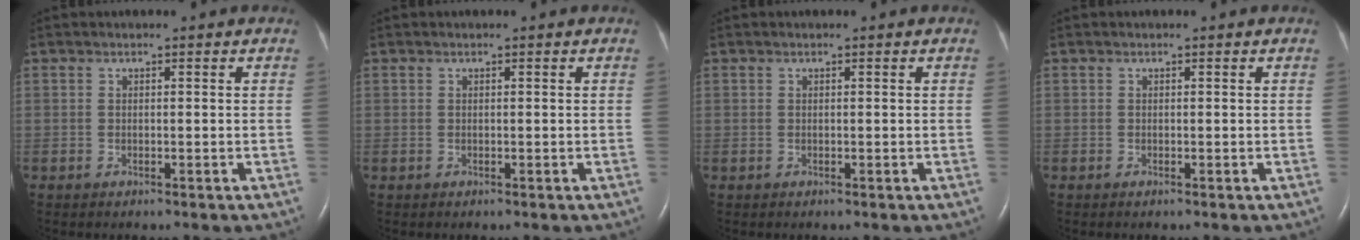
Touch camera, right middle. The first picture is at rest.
{"total": 0.0}
{"total": 0.0}
{"total": 0.0}